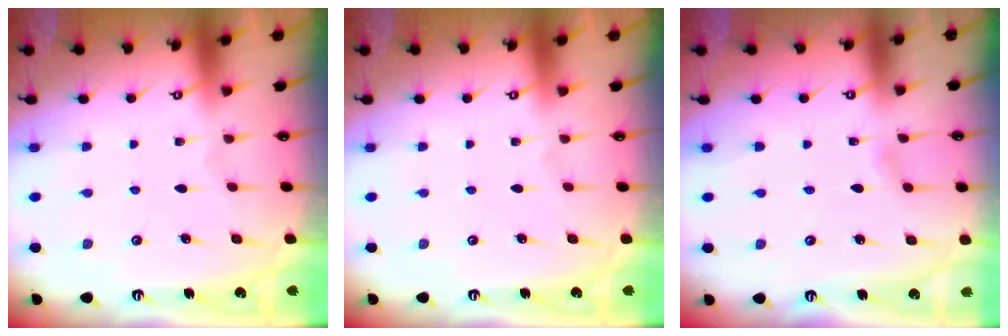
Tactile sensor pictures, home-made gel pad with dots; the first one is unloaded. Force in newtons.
{"total": 0.0}
{"total": 2.7, "press": 2.7, "slide": 0.3}